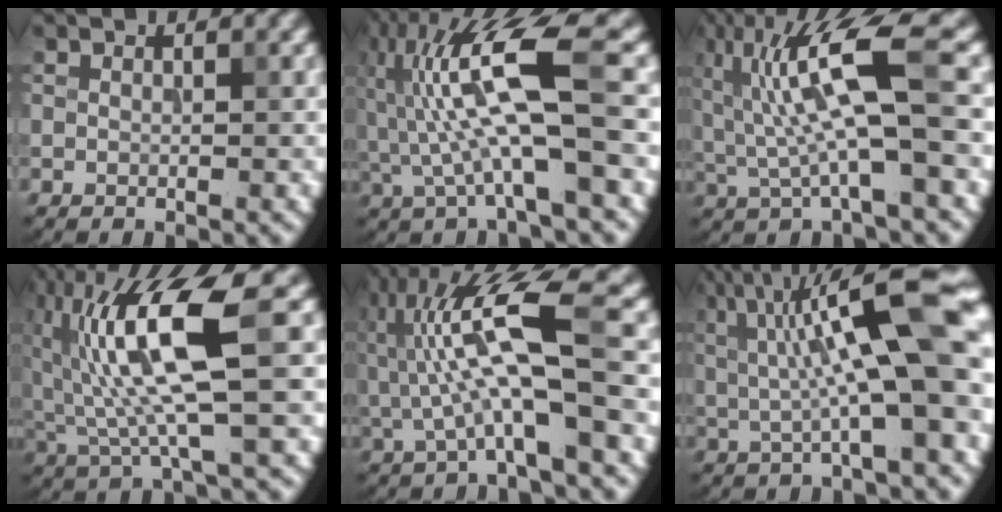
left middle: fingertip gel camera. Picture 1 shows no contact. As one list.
[{"total": 10.3, "force": [0.1, 2.1, 10.1], "torque": [-0.199, 0.021, 0.000]}, {"total": 9.1, "force": [1.4, 1.7, 8.8], "torque": [-0.165, 0.002, 0.029]}, {"total": 9.8, "force": [1.6, 2.1, 9.5], "torque": [-0.188, 0.001, 0.038]}, {"total": 9.2, "force": [0.7, 2.0, 9.0], "torque": [-0.174, 0.009, 0.014]}, {"total": 12.9, "force": [2.2, 3.2, 12.3], "torque": [-0.186, 0.013, 0.033]}]